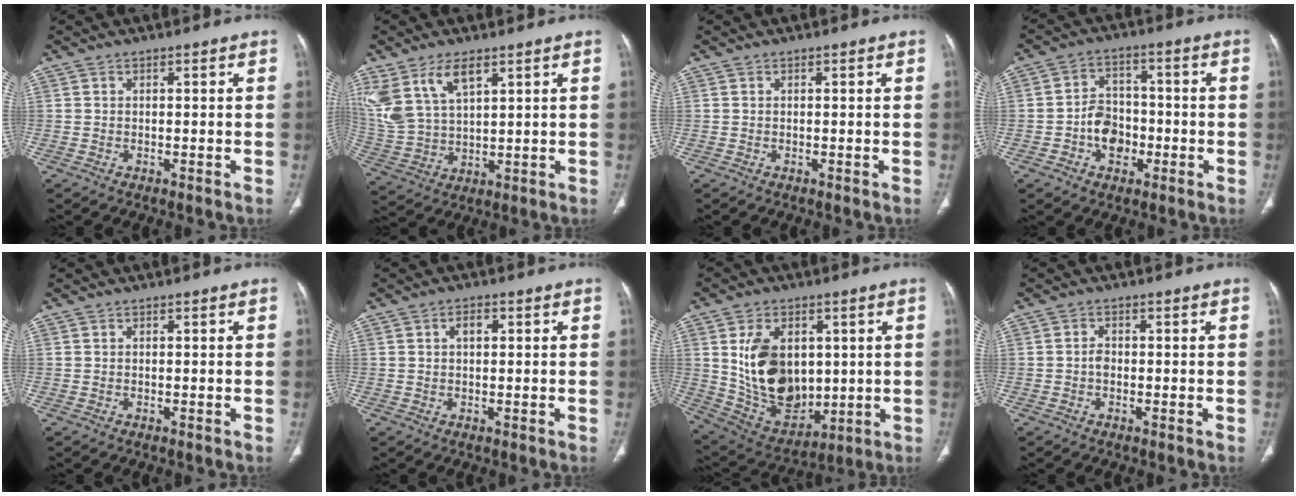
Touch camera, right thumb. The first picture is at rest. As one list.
[{"total": 12.2, "force": [6.8, 6.0, 8.2], "torque": [-0.174, -0.016, 0.148]}, {"total": 0.0}, {"total": 7.7, "force": [-2.3, 6.0, 4.3], "torque": [-0.039, 0.027, -0.041]}, {"total": 0.0}, {"total": 2.4, "force": [0.7, 1.3, 1.8], "torque": [-0.030, 0.005, 0.011]}, {"total": 17.2, "force": [2.5, 11.7, 12.4], "torque": [-0.172, -0.019, 0.071]}, {"total": 1.5, "force": [-0.4, 1.0, 0.9], "torque": [-0.011, 0.004, -0.009]}]